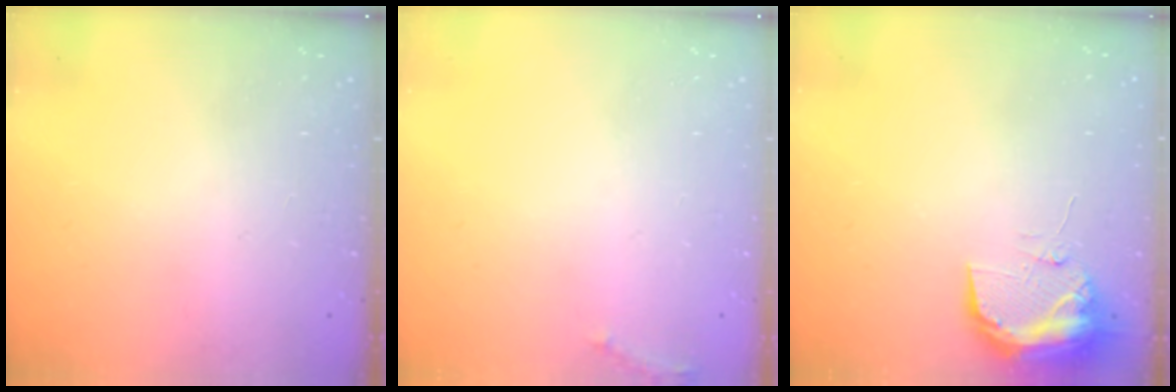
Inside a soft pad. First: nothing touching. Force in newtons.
{"total": 5.6, "press": 5.3, "slide": 1.7}
{"total": 10.4, "press": 10.4, "slide": 1.2}